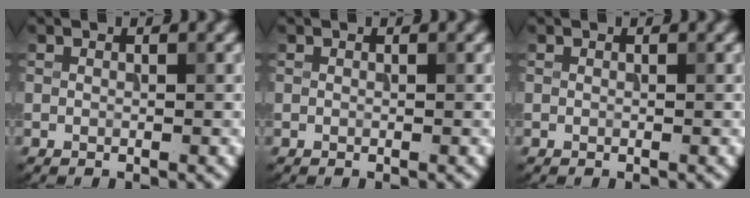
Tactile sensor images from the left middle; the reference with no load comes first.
{"total": 0.0}
{"total": 0.0}